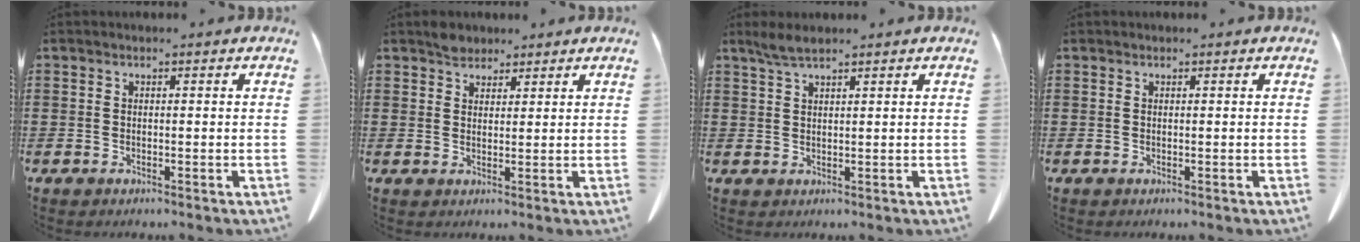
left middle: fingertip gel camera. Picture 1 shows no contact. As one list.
[{"total": 2.6, "force": [2.3, 1.2, 0.3], "torque": [-0.003, 0.000, 0.044]}, {"total": 2.5, "force": [1.9, 0.3, 1.5], "torque": [-0.034, 0.001, 0.036]}, {"total": 0.0}]